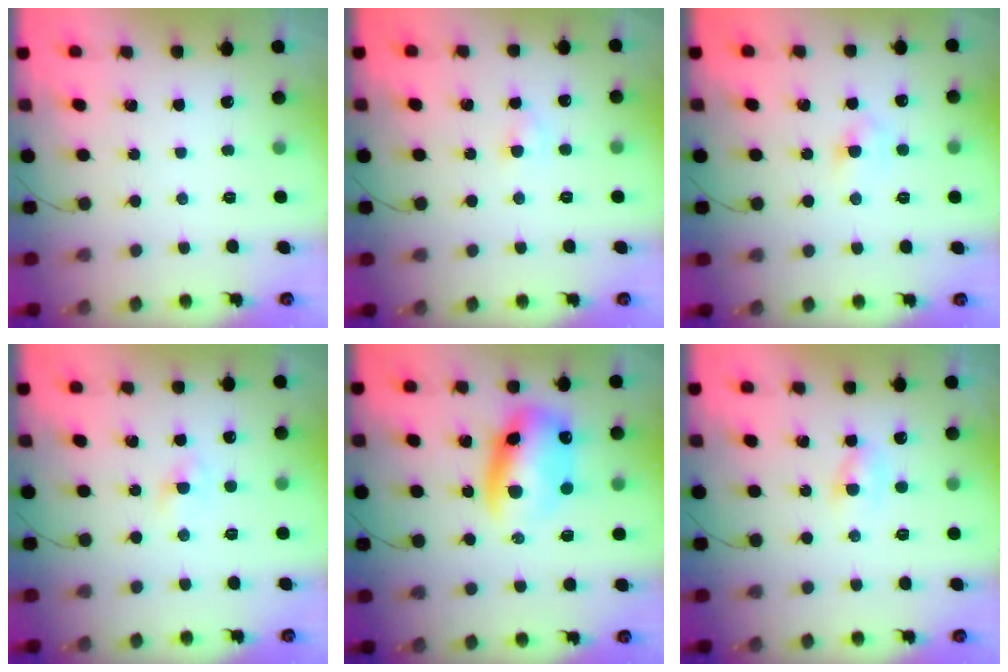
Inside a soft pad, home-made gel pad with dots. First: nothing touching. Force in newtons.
{"total": 3.0, "press": 2.8, "slide": 1.0}
{"total": 3.6, "press": 3.4, "slide": 1.1}
{"total": 1.2, "press": 1.0, "slide": 0.5}
{"total": 11.5, "press": 11.1, "slide": 2.9}
{"total": 2.3, "press": 2.1, "slide": 0.9}